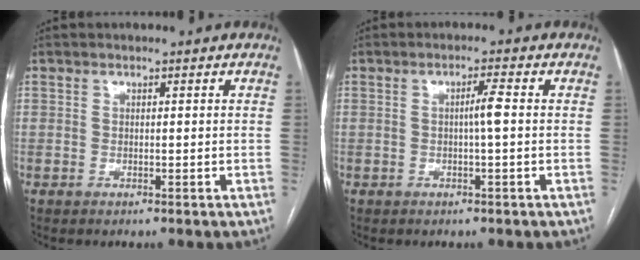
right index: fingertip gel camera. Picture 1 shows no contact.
{"total": 2.5, "force": [0.0, -0.3, 2.5], "torque": [-0.040, 0.001, -0.001]}